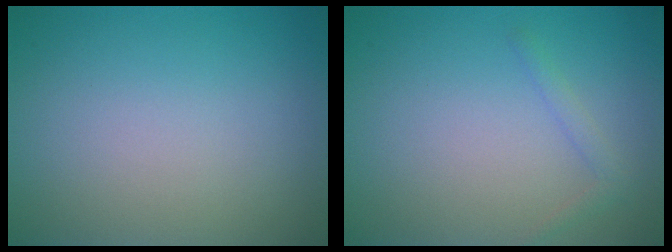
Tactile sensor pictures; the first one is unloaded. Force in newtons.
{"total": 1.1, "press": 1.1, "slide": 0.1}